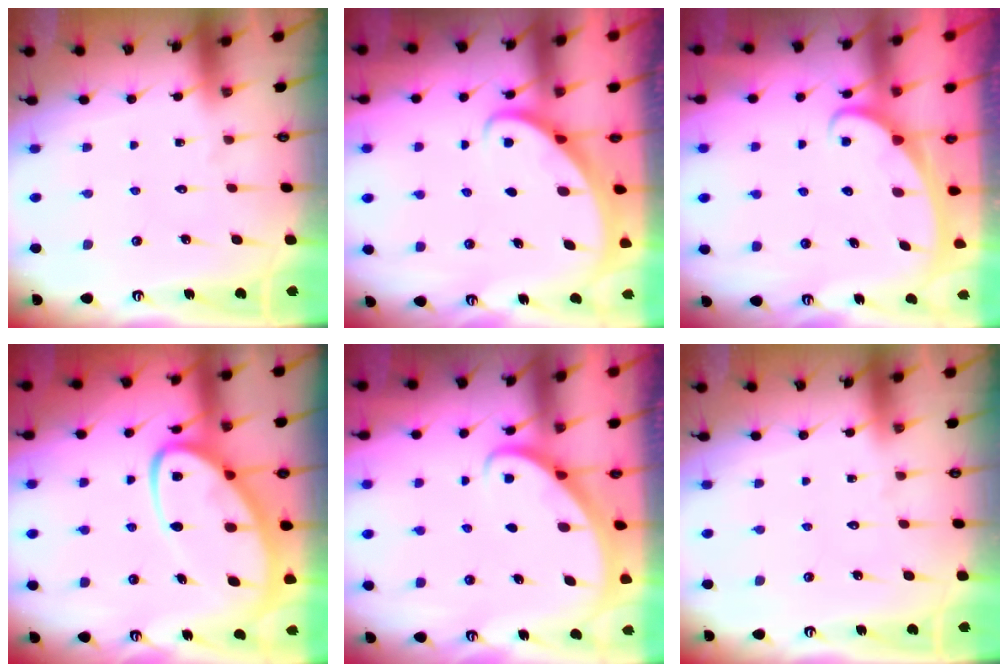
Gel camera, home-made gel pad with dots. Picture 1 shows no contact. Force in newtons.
{"total": 2.3, "press": 2.3, "slide": 0.3}
{"total": 2.5, "press": 2.5, "slide": 0.3}
{"total": 13.5, "press": 13.5, "slide": 1.3}
{"total": 2.7, "press": 2.7, "slide": 0.2}
{"total": 0.0}